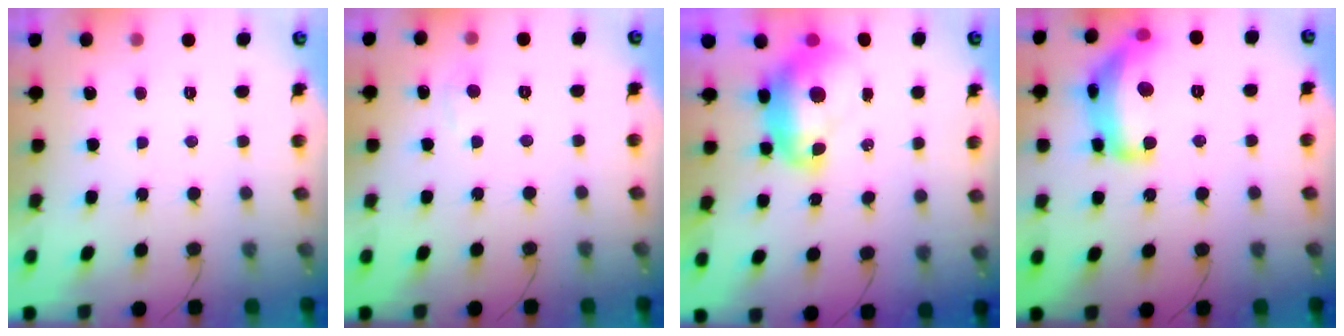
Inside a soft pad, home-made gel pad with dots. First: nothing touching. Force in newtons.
{"total": 3.8, "press": 3.8, "slide": 0.5}
{"total": 10.4, "press": 10.3, "slide": 1.0}
{"total": 17.9, "press": 17.9, "slide": 1.0}